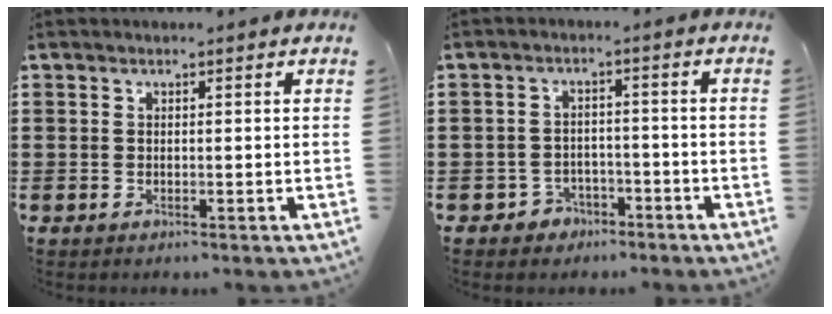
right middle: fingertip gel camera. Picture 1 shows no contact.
{"total": 2.9, "force": [-2.6, 1.3, 0.2], "torque": [-0.014, 0.001, -0.055]}